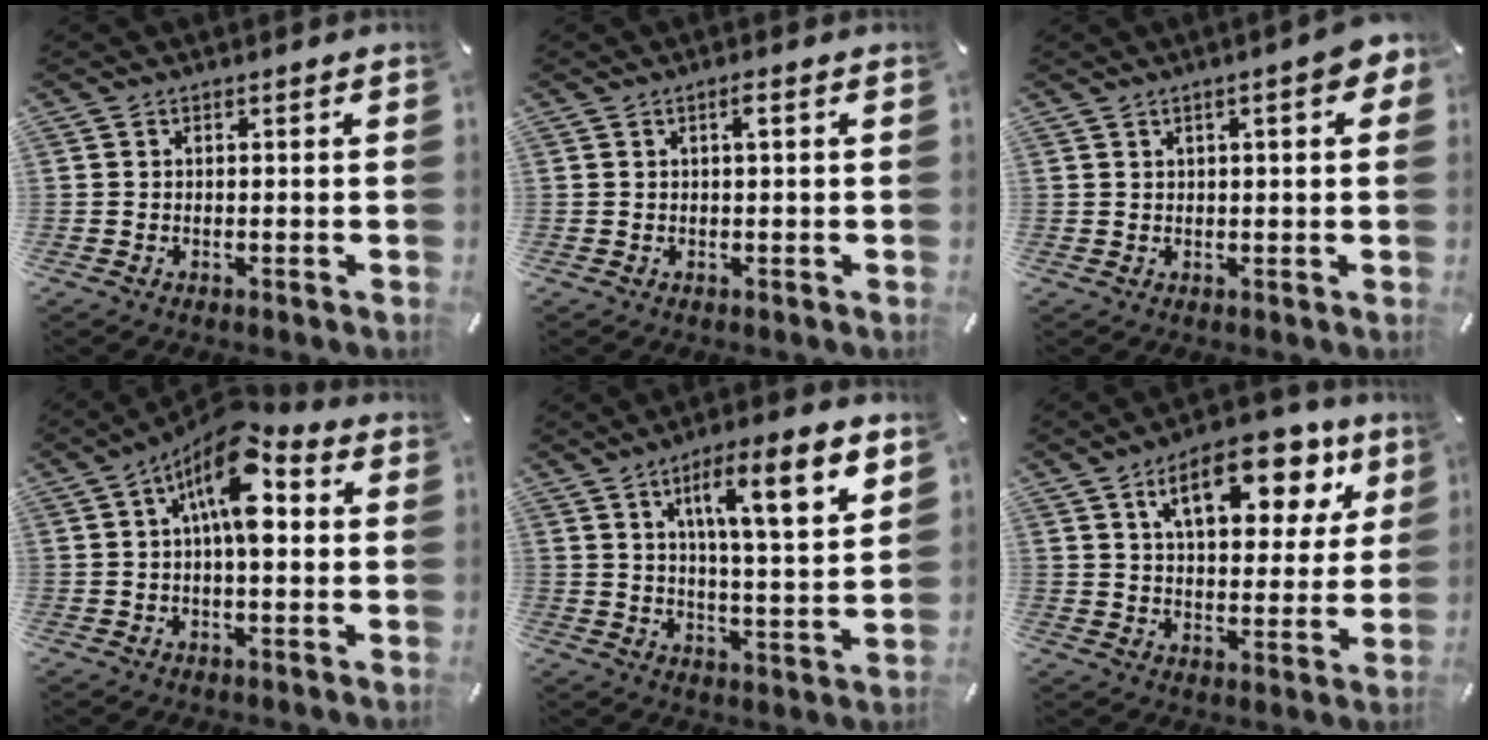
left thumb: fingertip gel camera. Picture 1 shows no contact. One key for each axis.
{"total": 1.7, "fx": 0.4, "fy": 0.2, "fz": 1.7, "tx": -0.034, "ty": 0.002, "tz": 0.005}
{"total": 5.9, "fx": 2.2, "fy": 1.4, "fz": 5.3, "tx": -0.084, "ty": 0.004, "tz": 0.035}
{"total": 12.5, "fx": 3.7, "fy": 5.3, "fz": 10.7, "tx": -0.175, "ty": -0.021, "tz": 0.060}
{"total": 13.6, "fx": 7.1, "fy": 2.9, "fz": 11.2, "tx": -0.172, "ty": -0.028, "tz": 0.108}
{"total": 17.0, "fx": 8.6, "fy": 8.5, "fz": 12.0, "tx": -0.167, "ty": -0.033, "tz": 0.137}